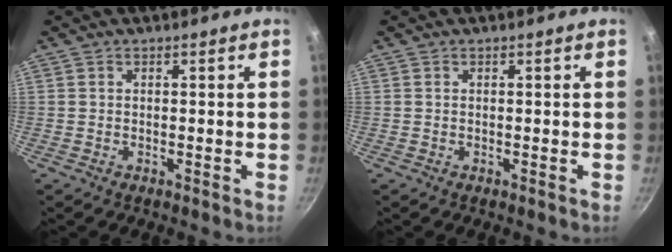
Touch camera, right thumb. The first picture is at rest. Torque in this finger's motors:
{"motor_torque": [-0.09, 0.18, 0.25, -0.08, -0.03]}